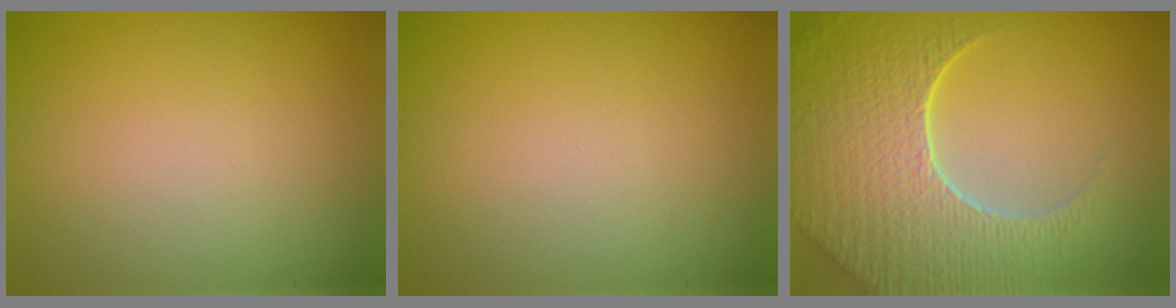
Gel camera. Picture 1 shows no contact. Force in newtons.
{"total": 0.0}
{"total": 9.0, "press": 6.3, "slide": 6.5}